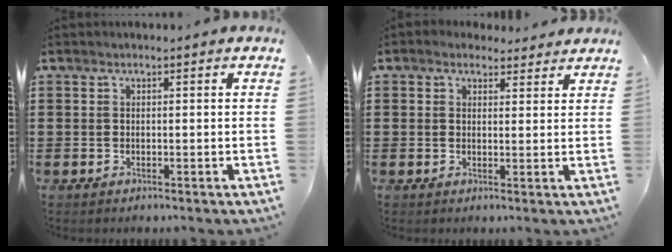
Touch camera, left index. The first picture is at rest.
{"total": 2.2, "force": [1.9, 1.1, 0.3], "torque": [-0.005, 0.000, 0.032]}